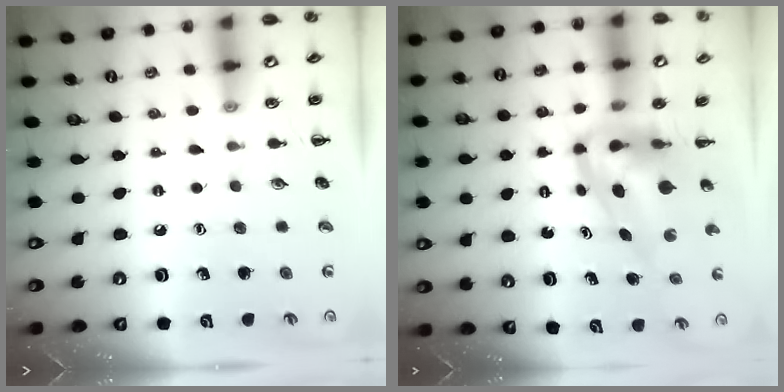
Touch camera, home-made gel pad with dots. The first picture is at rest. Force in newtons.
{"total": 6.9, "press": 6.7, "slide": 1.7}